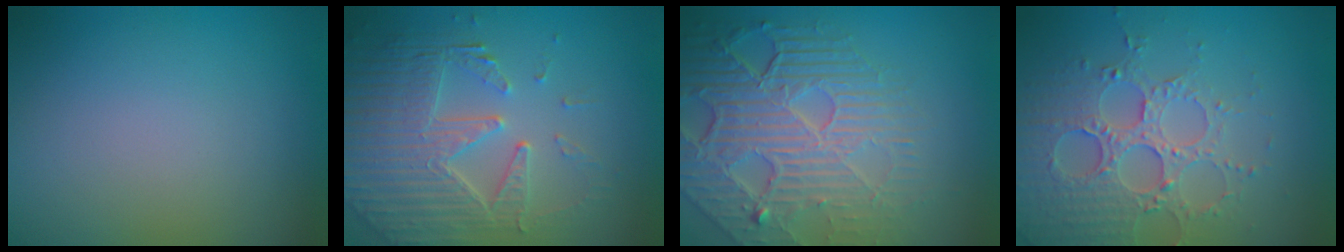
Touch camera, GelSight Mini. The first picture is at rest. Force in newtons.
{"total": 6.7, "press": 5.1, "slide": 4.3}
{"total": 8.6, "press": 5.8, "slide": 6.4}
{"total": 4.9, "press": 4.1, "slide": 2.7}